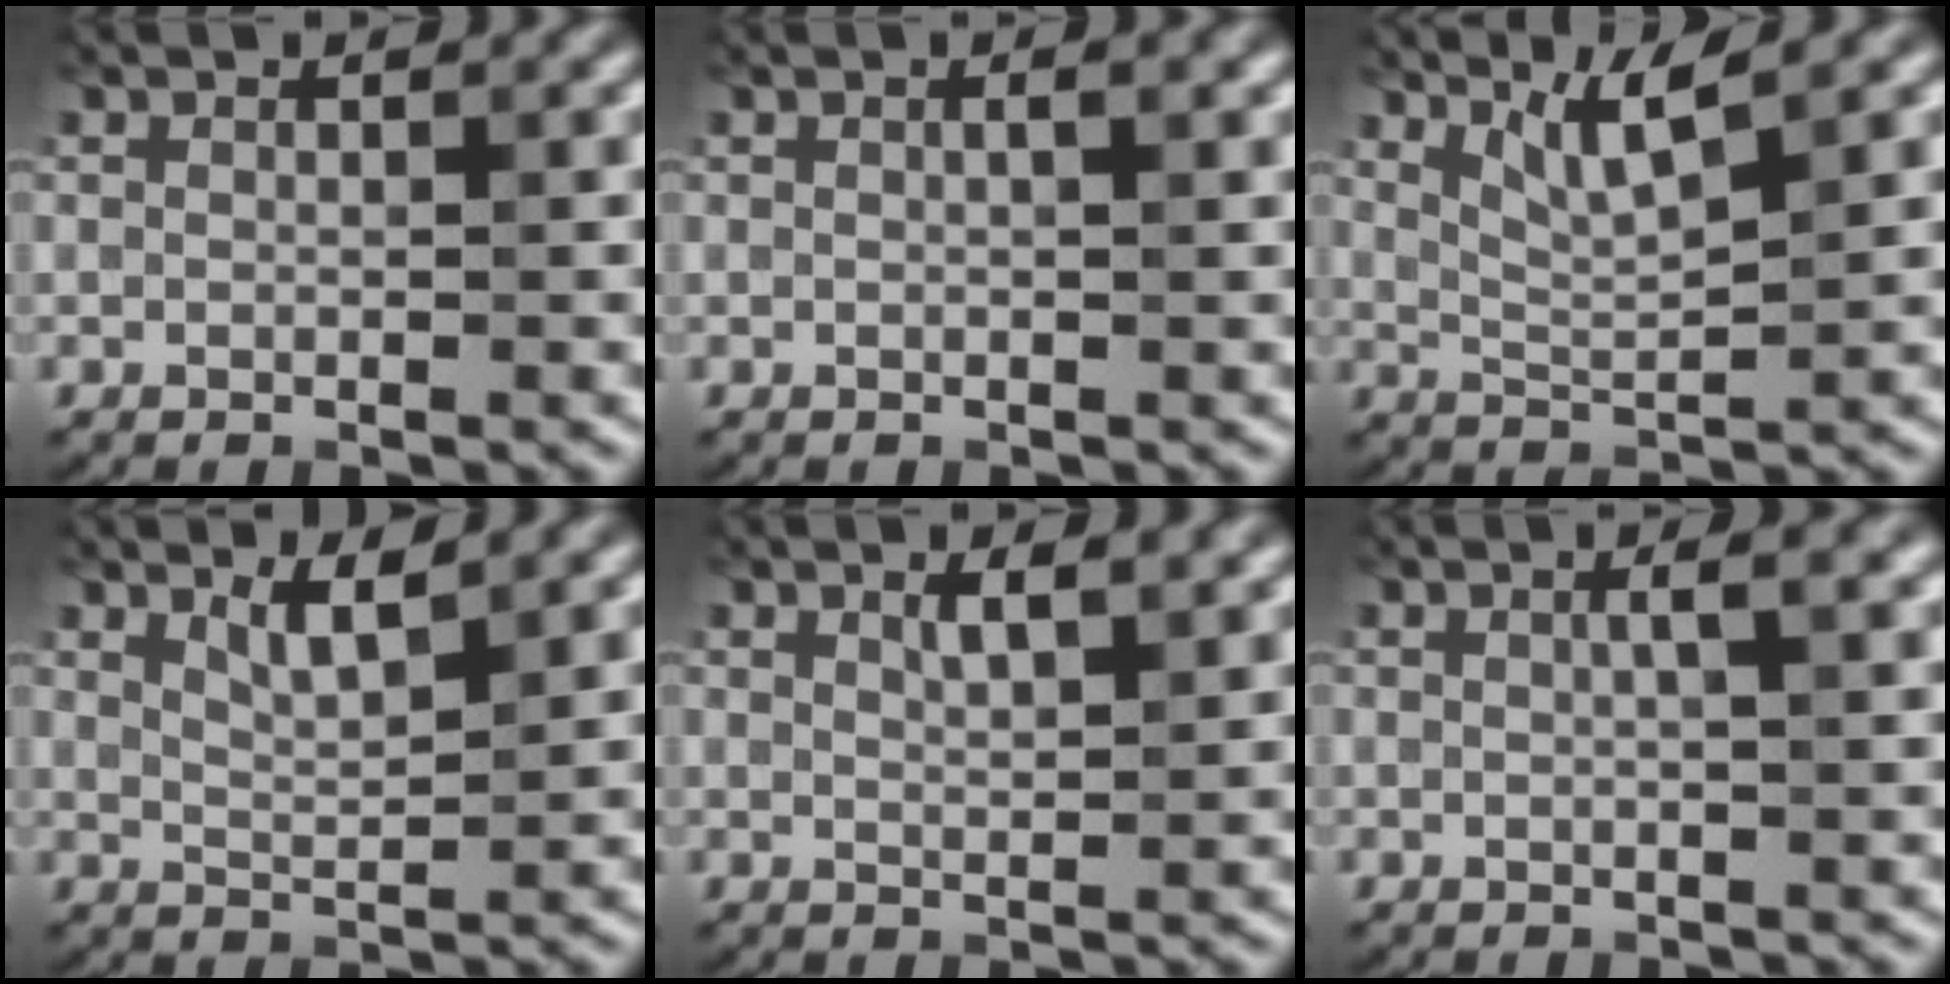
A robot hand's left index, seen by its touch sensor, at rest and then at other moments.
{"total": 1.3, "force": [0.4, 0.4, 1.2], "torque": [-0.018, -0.004, 0.001]}
{"total": 3.4, "force": [2.2, 0.4, 2.6], "torque": [-0.054, -0.003, 0.050]}
{"total": 2.2, "force": [1.4, 0.5, 1.5], "torque": [-0.031, -0.004, 0.029]}
{"total": 2.1, "force": [1.2, 0.6, 1.5], "torque": [-0.023, 0.002, 0.022]}
{"total": 2.2, "force": [0.4, 0.6, 2.0], "torque": [-0.031, 0.007, 0.001]}